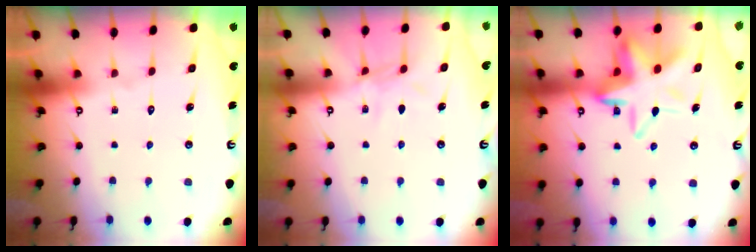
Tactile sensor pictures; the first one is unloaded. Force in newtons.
{"total": 6.1, "press": 6.1, "slide": 0.6}
{"total": 12.9, "press": 12.6, "slide": 2.5}